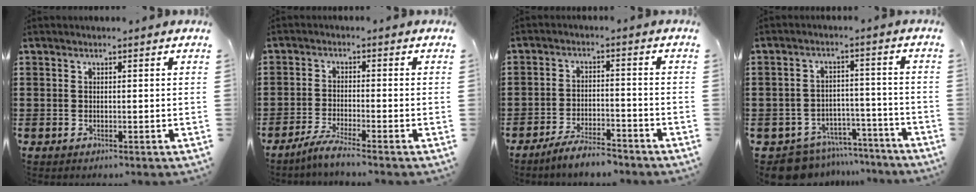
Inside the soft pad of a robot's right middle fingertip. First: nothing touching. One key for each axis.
{"total": 3.3, "fx": -2.8, "fy": -0.5, "fz": 1.8, "tx": -0.045, "ty": -0.010, "tz": -0.055}
{"total": 4.6, "fx": -4.2, "fy": 0.3, "fz": 1.7, "tx": -0.037, "ty": 0.000, "tz": -0.083}
{"total": 8.0, "fx": -7.6, "fy": 2.0, "fz": 1.4, "tx": -0.025, "ty": 0.026, "tz": -0.145}